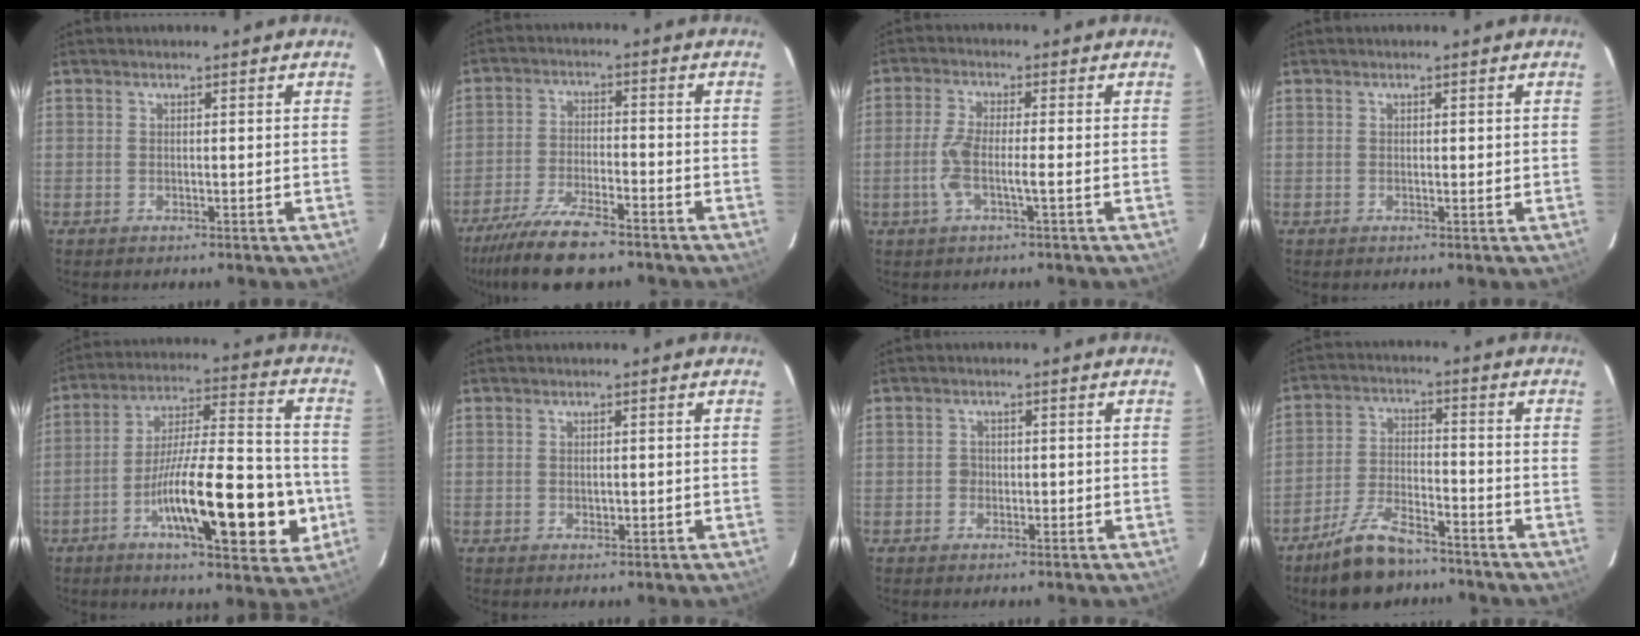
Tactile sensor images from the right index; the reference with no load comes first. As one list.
[{"total": 9.7, "force": [-8.0, 1.7, 5.4], "torque": [-0.096, -0.025, -0.140]}, {"total": 4.7, "force": [-1.2, 0.4, 4.6], "torque": [-0.103, 0.004, -0.024]}, {"total": 0.6, "force": [0.2, 0.2, 0.5], "torque": [-0.009, 0.000, 0.003]}, {"total": 20.3, "force": [-6.3, 4.0, 18.9], "torque": [-0.288, 0.010, -0.093]}, {"total": 0.9, "force": [-0.1, 0.5, 0.8], "torque": [-0.014, -0.001, 0.000]}, {"total": 1.4, "force": [-0.4, 1.2, 0.6], "torque": [-0.006, 0.005, -0.006]}, {"total": 9.9, "force": [-7.7, 3.2, 5.4], "torque": [-0.112, -0.011, -0.141]}]